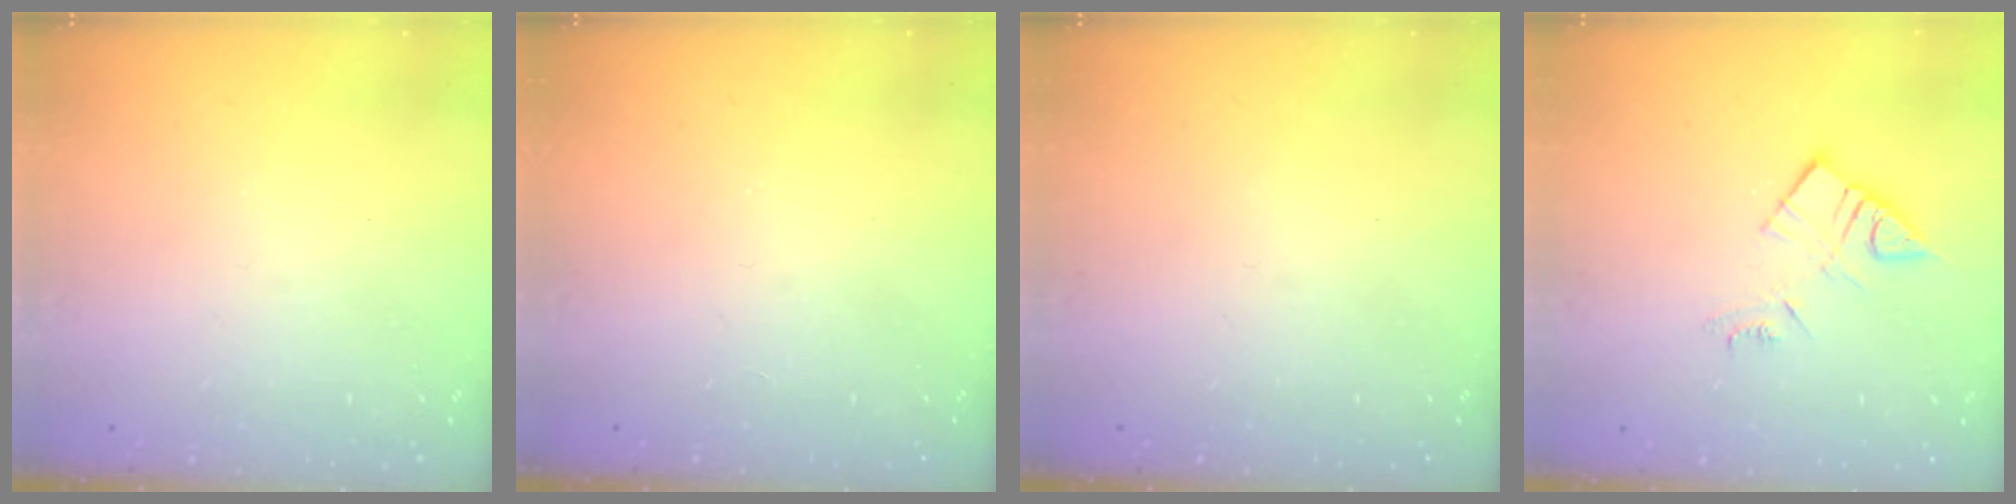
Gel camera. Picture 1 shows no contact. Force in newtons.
{"total": 2.8, "press": 2.8, "slide": 0.4}
{"total": 0.0}
{"total": 8.9, "press": 8.9, "slide": 0.5}